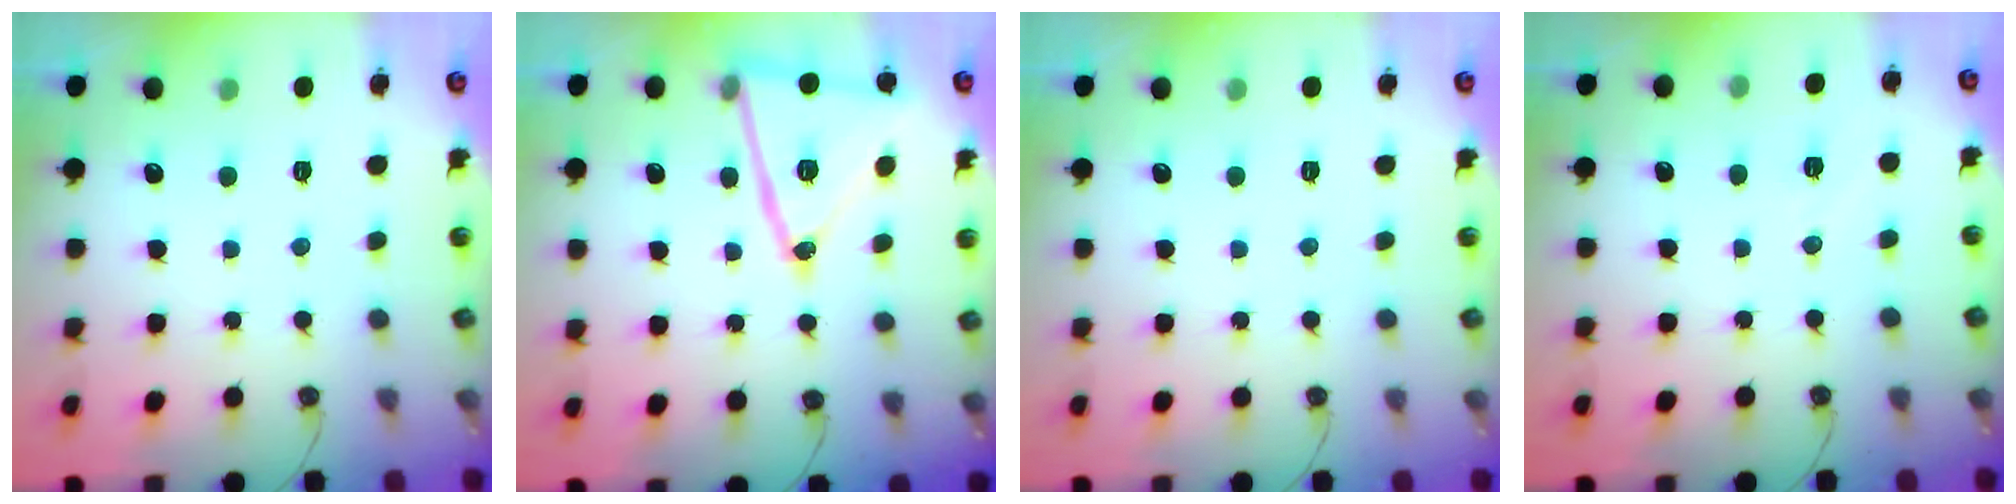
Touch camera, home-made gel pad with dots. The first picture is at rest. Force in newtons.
{"total": 20.6, "press": 20.3, "slide": 3.4}
{"total": 0.0}
{"total": 6.0, "press": 5.8, "slide": 1.7}